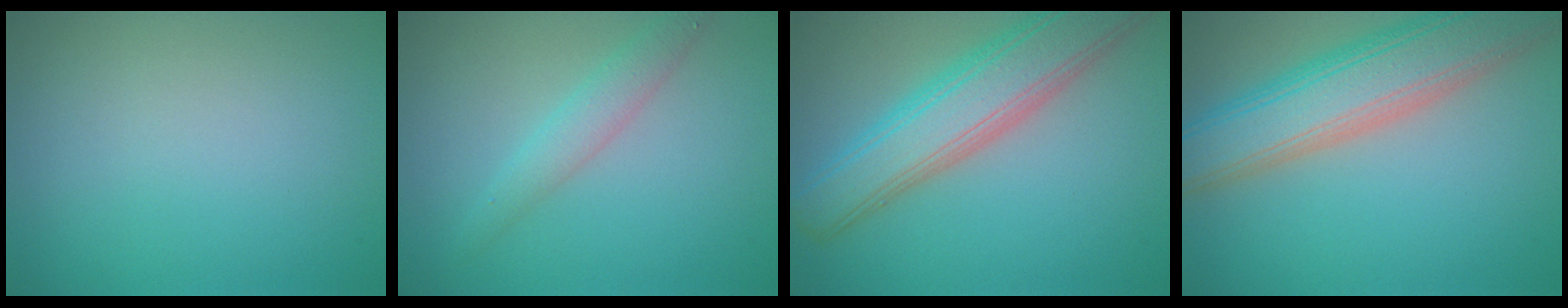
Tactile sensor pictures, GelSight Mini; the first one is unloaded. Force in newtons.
{"total": 2.2, "press": 2.2, "slide": 0.0}
{"total": 7.4, "press": 7.3, "slide": 0.7}
{"total": 8.5, "press": 8.5, "slide": 0.3}